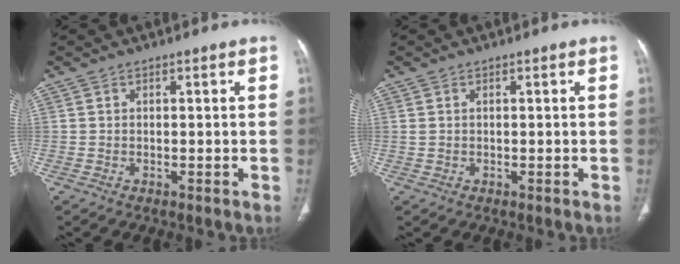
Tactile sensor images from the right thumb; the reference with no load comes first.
{"total": 0.9, "force": [0.3, 0.5, 0.6], "torque": [-0.019, 0.011, 0.012]}